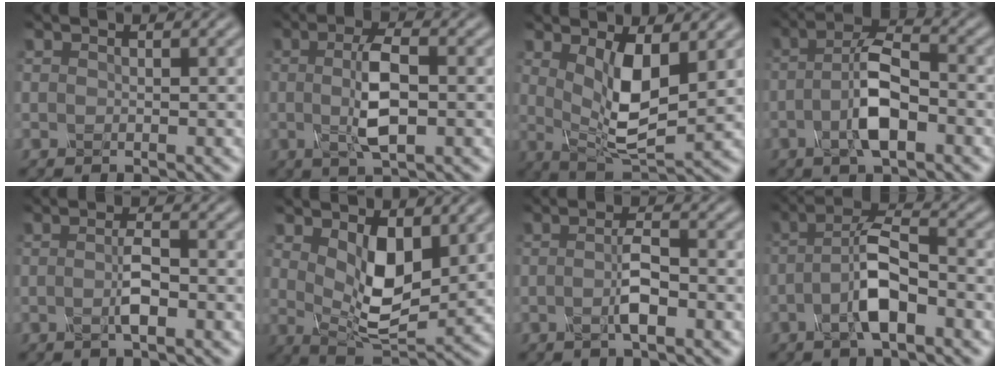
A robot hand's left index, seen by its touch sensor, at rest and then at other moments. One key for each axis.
{"total": 4.1, "fx": 0.0, "fy": 1.1, "fz": 4.0, "tx": -0.083, "ty": 0.003, "tz": -0.001}
{"total": 5.6, "fx": 1.4, "fy": 2.0, "fz": 5.0, "tx": -0.099, "ty": -0.011, "tz": 0.031}
{"total": 5.0, "fx": -1.7, "fy": 1.6, "fz": 4.4, "tx": -0.089, "ty": 0.014, "tz": -0.037}
{"total": 1.8, "fx": -0.4, "fy": 0.2, "fz": 1.8, "tx": -0.036, "ty": 0.006, "tz": -0.011}
{"total": 5.6, "fx": 1.5, "fy": 2.7, "fz": 4.7, "tx": -0.090, "ty": -0.010, "tz": 0.034}
{"total": 2.2, "fx": -0.6, "fy": 0.3, "fz": 2.1, "tx": -0.042, "ty": 0.008, "tz": -0.017}
{"total": 4.8, "fx": -2.0, "fy": 1.3, "fz": 4.2, "tx": -0.088, "ty": 0.017, "tz": -0.044}